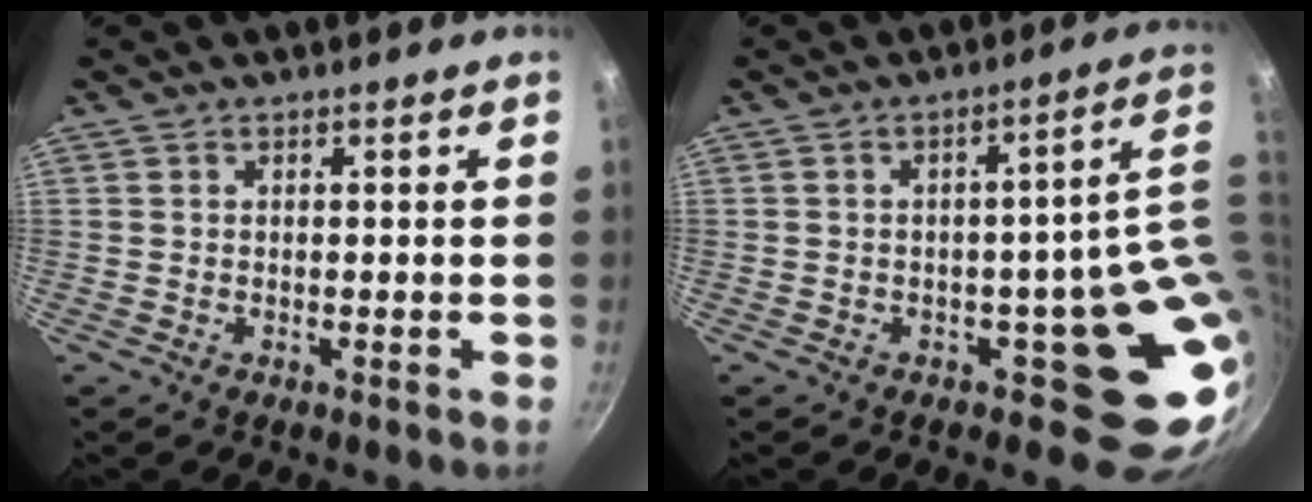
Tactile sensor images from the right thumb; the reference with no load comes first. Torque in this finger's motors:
{"motor_torque": [2.56, 2.44, 1.88, -0.87, 0.19]}